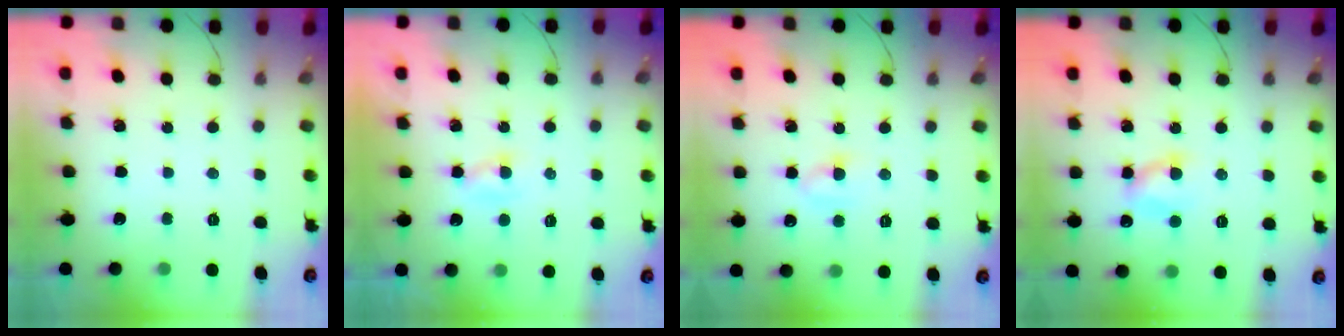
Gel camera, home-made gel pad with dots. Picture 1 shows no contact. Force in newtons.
{"total": 1.3, "press": 1.1, "slide": 0.8}
{"total": 4.6, "press": 4.4, "slide": 1.3}
{"total": 5.7, "press": 5.7, "slide": 0.7}